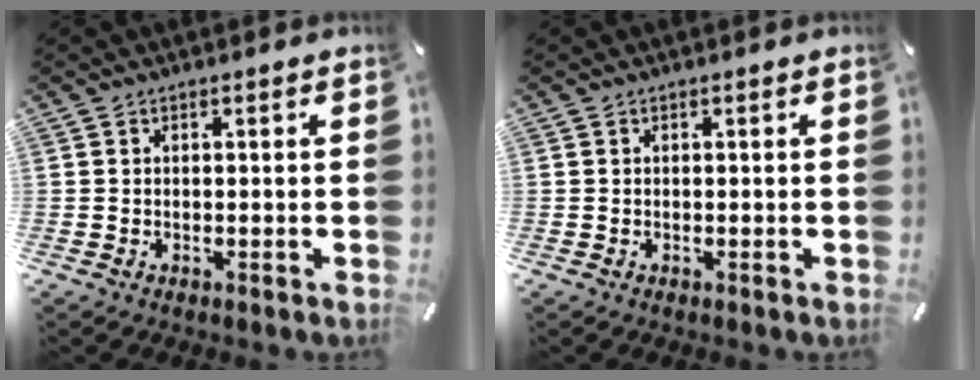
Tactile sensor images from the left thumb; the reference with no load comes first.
{"total": 0.0}